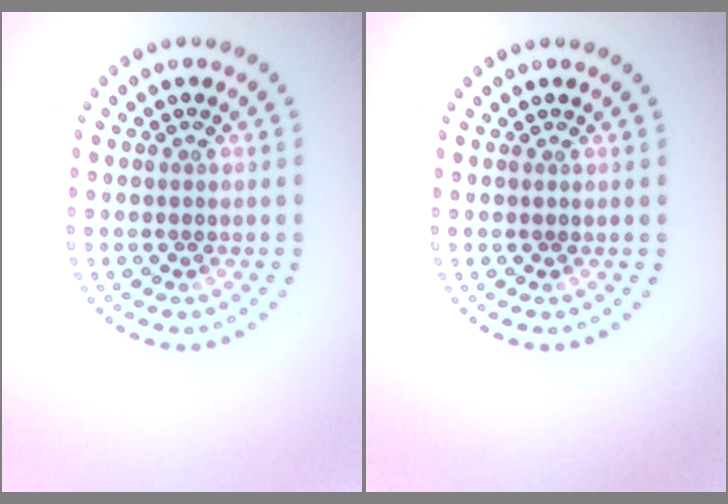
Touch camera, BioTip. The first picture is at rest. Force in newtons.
{"total": 0.0}